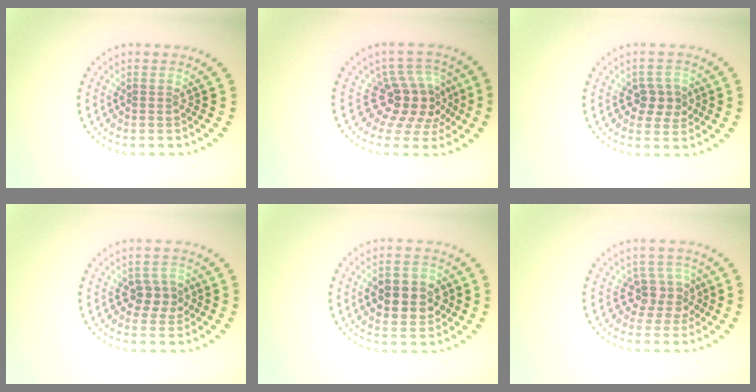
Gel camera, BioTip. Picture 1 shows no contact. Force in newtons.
{"total": 4.6, "press": 3.8, "slide": 2.5}
{"total": 2.6, "press": 2.5, "slide": 0.6}
{"total": 2.6, "press": 2.5, "slide": 0.6}
{"total": 5.5, "press": 5.5, "slide": 0.4}
{"total": 3.0, "press": 2.4, "slide": 1.8}